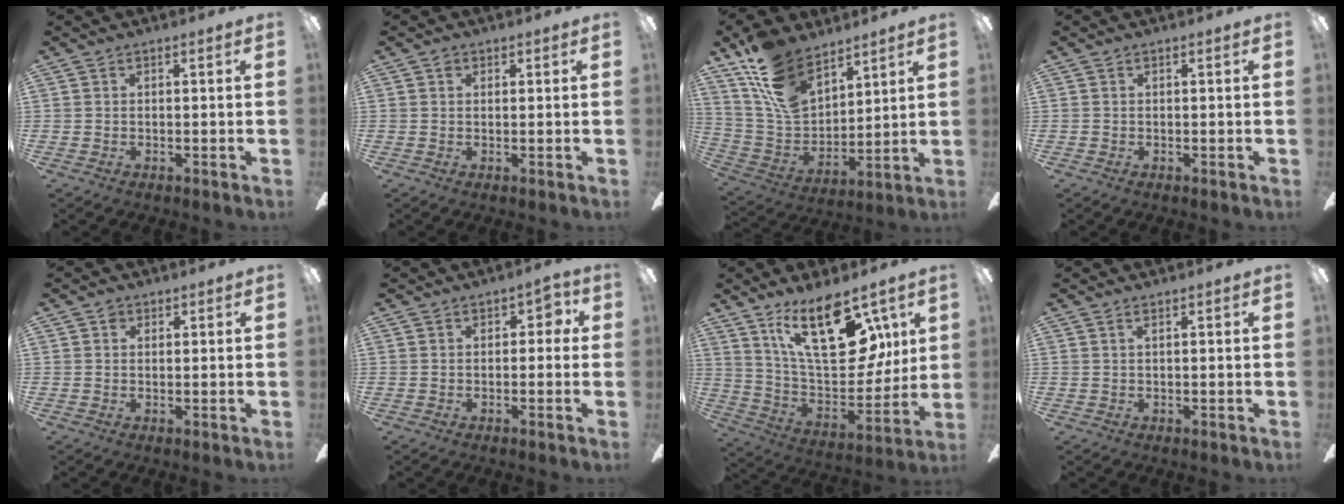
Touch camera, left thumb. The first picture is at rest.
{"total": 1.1, "force": [0.4, 0.8, 0.6], "torque": [-0.005, 0.000, 0.006]}
{"total": 16.5, "force": [11.4, 8.7, 8.2], "torque": [-0.172, -0.051, 0.218]}
{"total": 0.0}
{"total": 1.4, "force": [0.6, 1.1, 0.5], "torque": [-0.004, 0.001, 0.009]}
{"total": 2.8, "force": [0.2, 2.0, 1.9], "torque": [-0.029, 0.008, -0.001]}
{"total": 24.1, "force": [13.1, 11.1, 17.0], "torque": [-0.269, -0.062, 0.222]}
{"total": 0.7, "force": [0.3, 0.0, 0.6], "torque": [-0.013, 0.001, 0.005]}